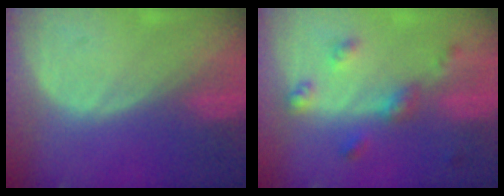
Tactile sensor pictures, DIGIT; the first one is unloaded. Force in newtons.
{"total": 5.0, "press": 4.9, "slide": 0.6}